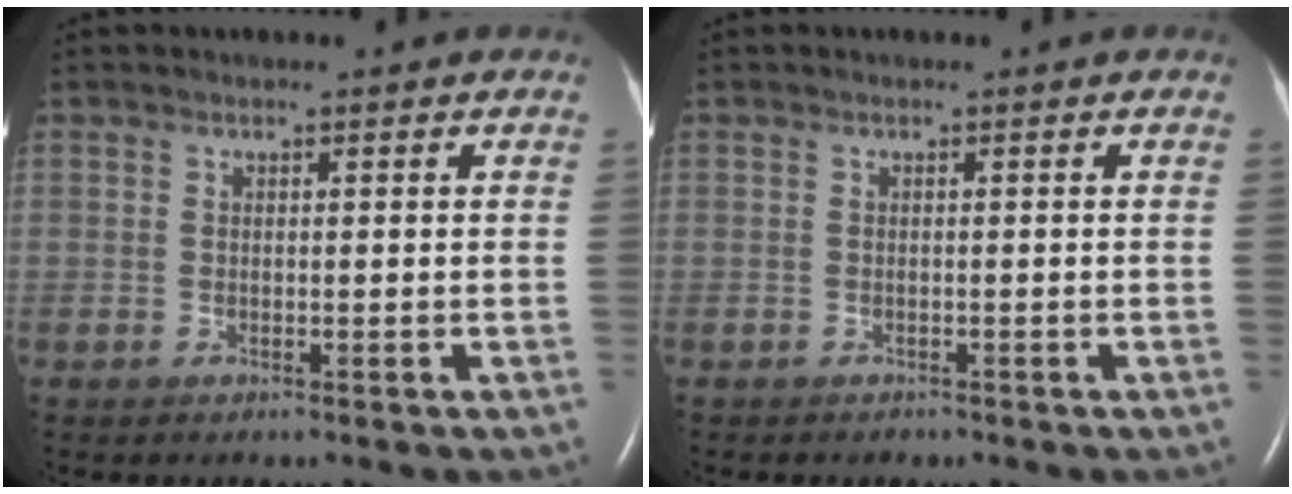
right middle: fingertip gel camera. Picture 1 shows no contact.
{"total": 0.6, "force": [-0.5, 0.3, 0.0], "torque": [-0.010, 0.000, -0.008]}